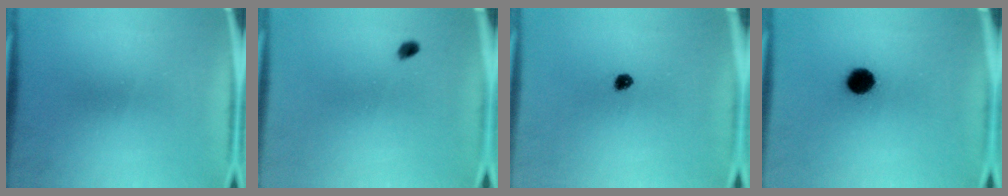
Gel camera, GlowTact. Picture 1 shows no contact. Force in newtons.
{"total": 2.0}
{"total": 1.9}
{"total": 5.9}